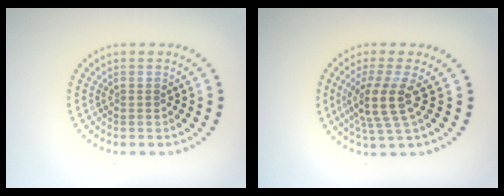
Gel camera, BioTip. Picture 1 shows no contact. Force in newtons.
{"total": 3.8, "press": 2.9, "slide": 2.5}